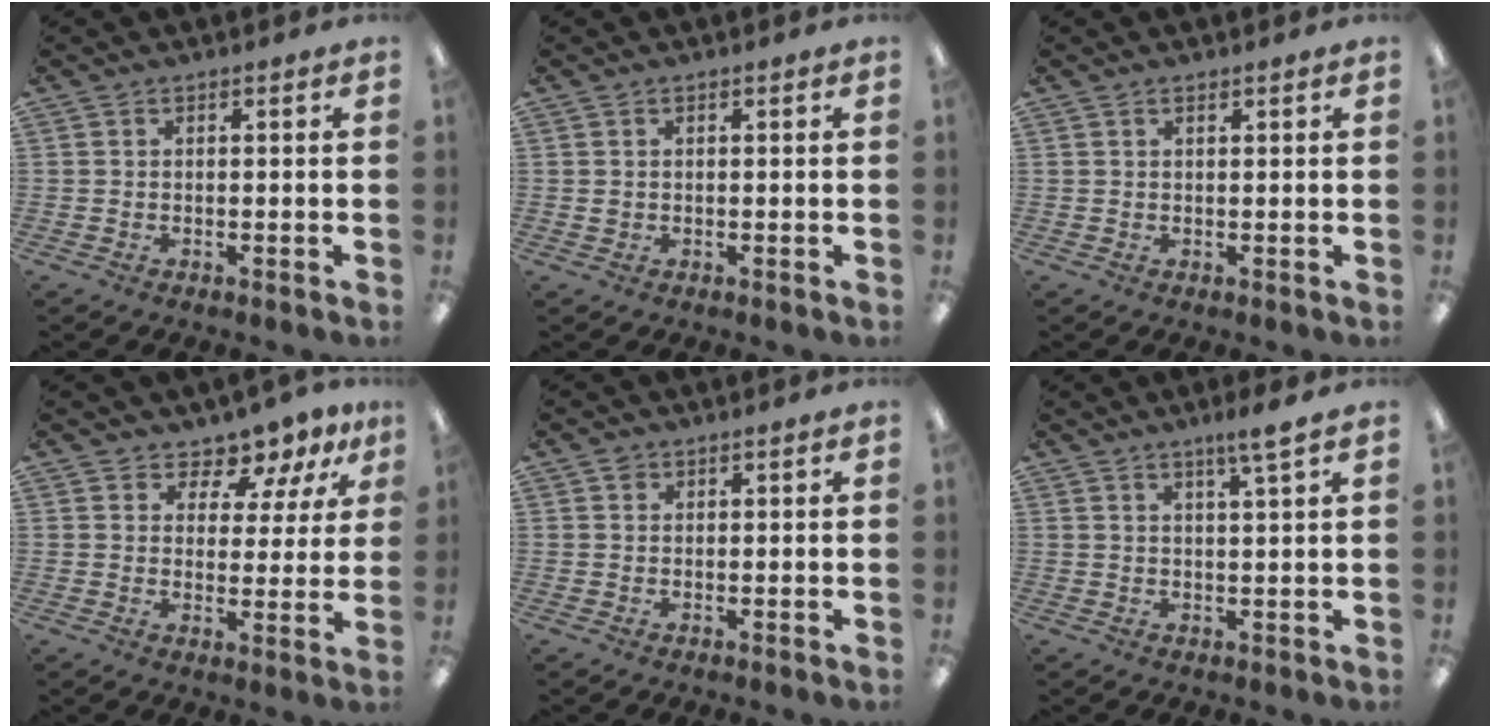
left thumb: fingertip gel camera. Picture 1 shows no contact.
{"total": 0.6, "force": [0.2, 0.6, 0.0], "torque": [-0.001, 0.004, 0.002]}
{"total": 0.5, "force": [0.5, 0.2, 0.0], "torque": [-0.003, 0.001, 0.009]}
{"total": 6.7, "force": [5.7, 3.3, 1.3], "torque": [-0.020, -0.048, 0.103]}
{"total": 0.7, "force": [0.4, 0.6, -0.1], "torque": [0.001, 0.002, 0.008]}
{"total": 4.0, "force": [2.8, 0.0, 2.9], "torque": [-0.054, -0.006, 0.046]}